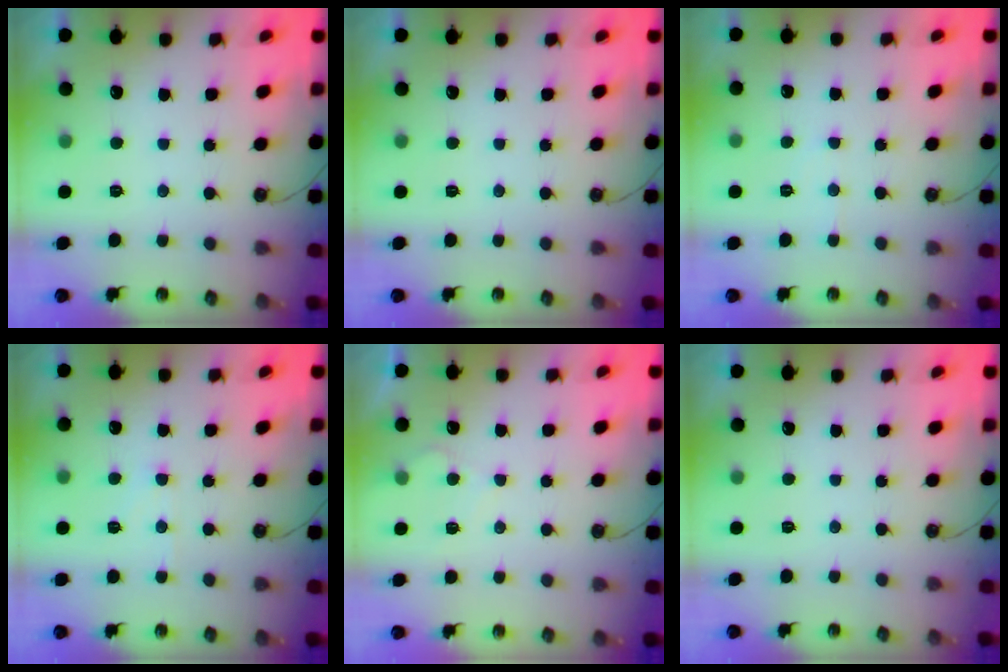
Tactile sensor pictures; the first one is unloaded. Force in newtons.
{"total": 0.0}
{"total": 4.4, "press": 4.4, "slide": 0.6}
{"total": 5.4, "press": 5.3, "slide": 0.7}
{"total": 4.9, "press": 4.9, "slide": 0.6}
{"total": 0.0}